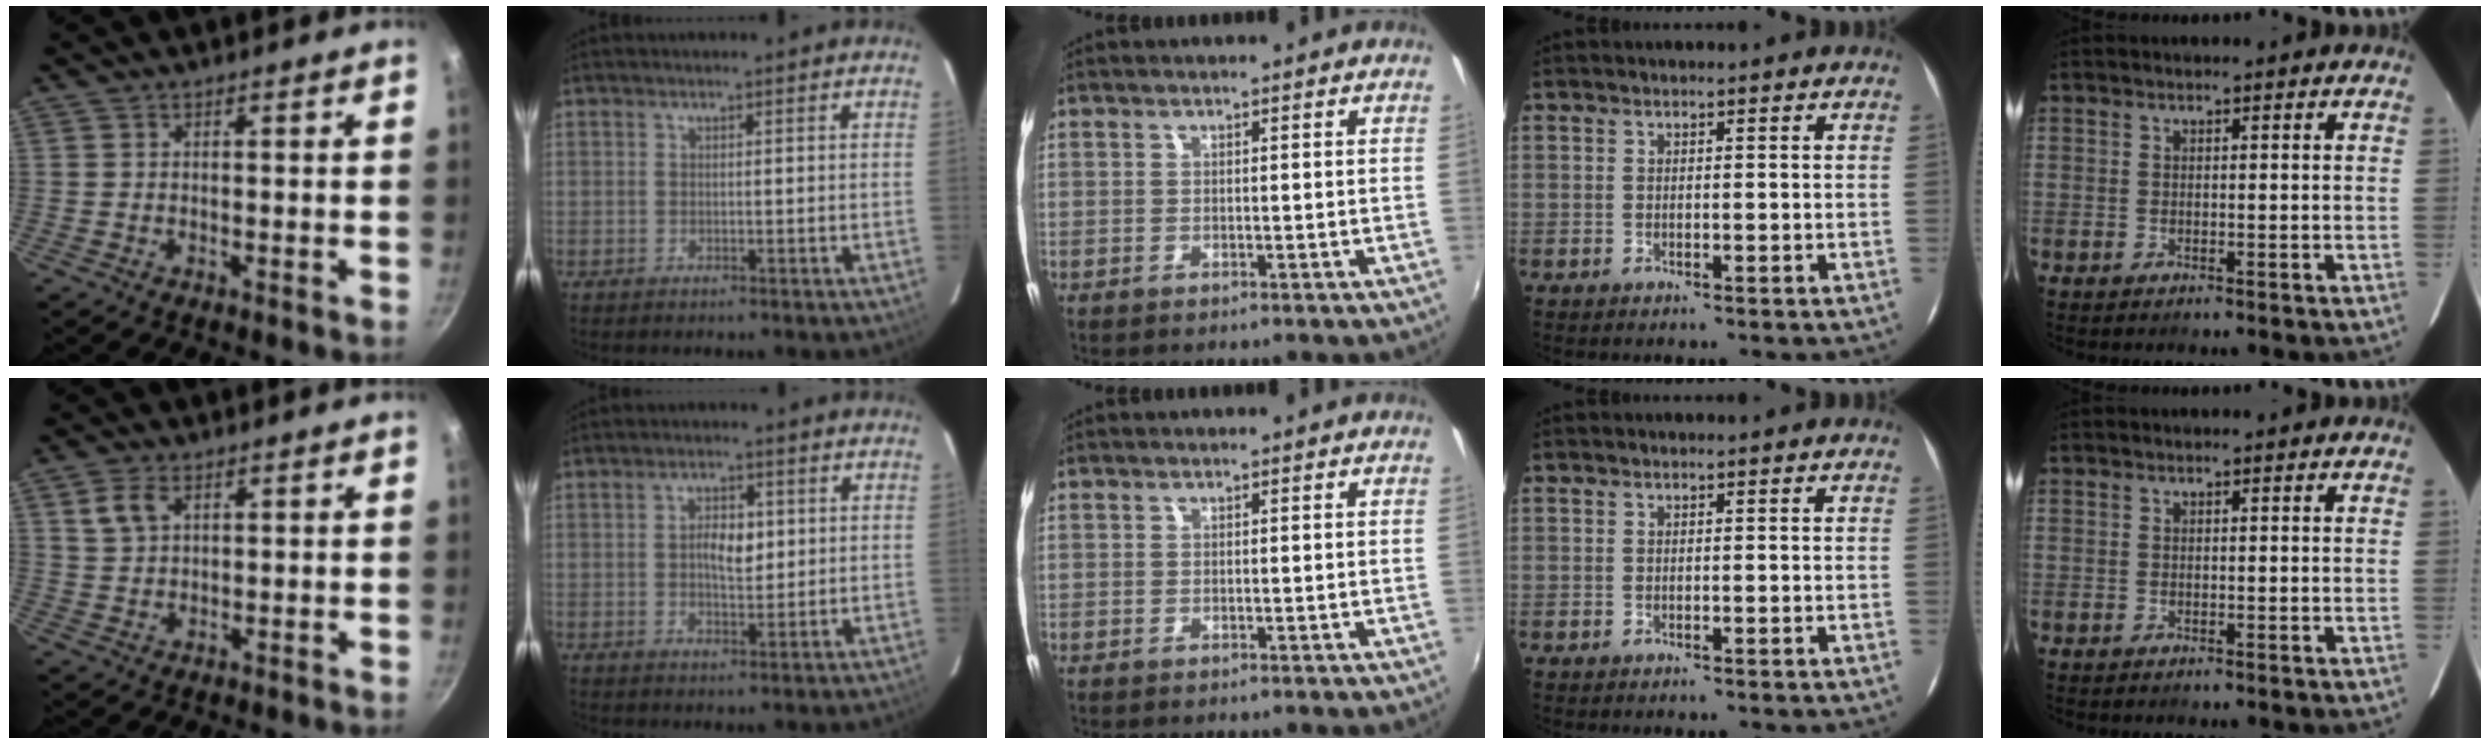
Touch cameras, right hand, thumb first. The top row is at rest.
{"thumb": {"total": 4.5, "force": [2.0, 2.9, 2.9], "torque": [-0.046, 0.000, 0.042]}, "index": {"total": 4.8, "force": [0.7, 2.4, 4.1], "torque": [-0.069, 0.006, 0.013]}}